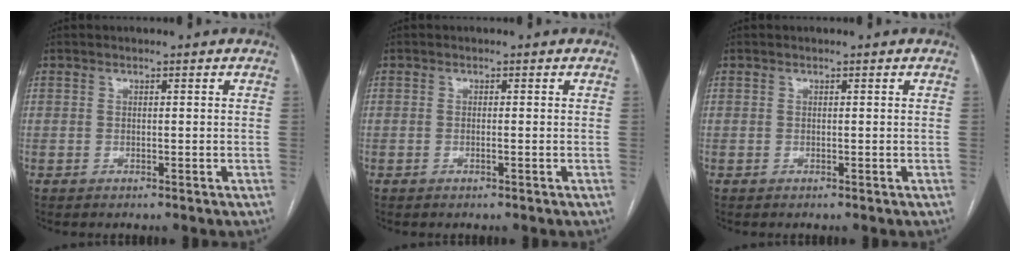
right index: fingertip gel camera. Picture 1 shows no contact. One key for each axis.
{"total": 0.5, "fx": -0.2, "fy": 0.0, "fz": 0.5, "tx": -0.011, "ty": 0.000, "tz": -0.002}
{"total": 0.0}